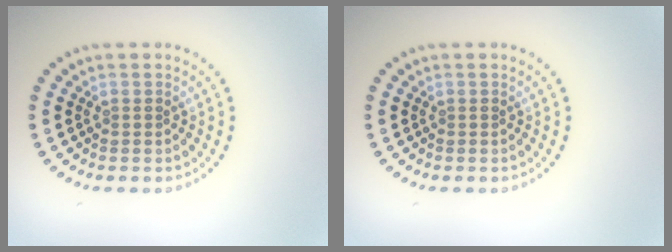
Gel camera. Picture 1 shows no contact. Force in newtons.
{"total": 0.0}